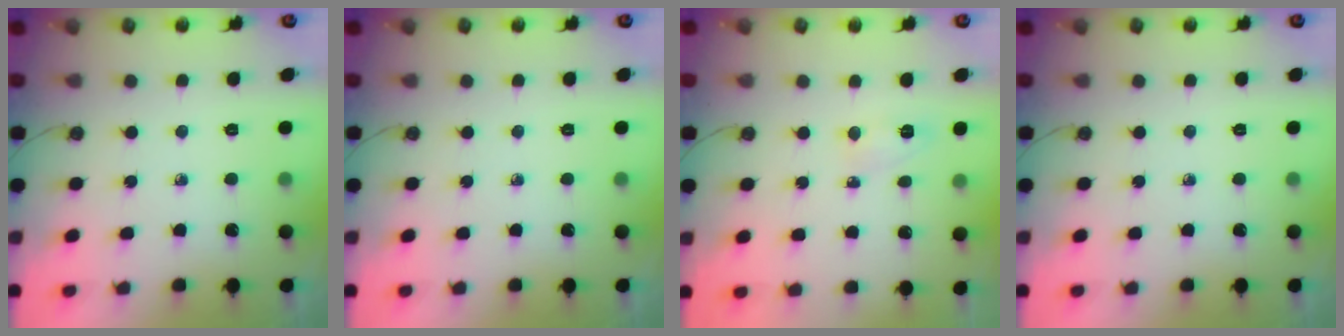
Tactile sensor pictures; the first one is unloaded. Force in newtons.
{"total": 0.0}
{"total": 5.1, "press": 5.1, "slide": 0.8}
{"total": 0.0}